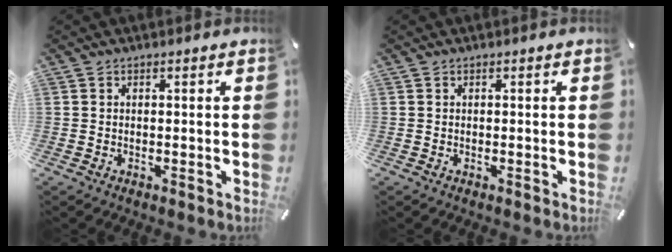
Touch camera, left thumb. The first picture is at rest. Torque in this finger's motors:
{"motor_torque": [-0.21, -0.13, -0.23, 0.16, -0.02]}